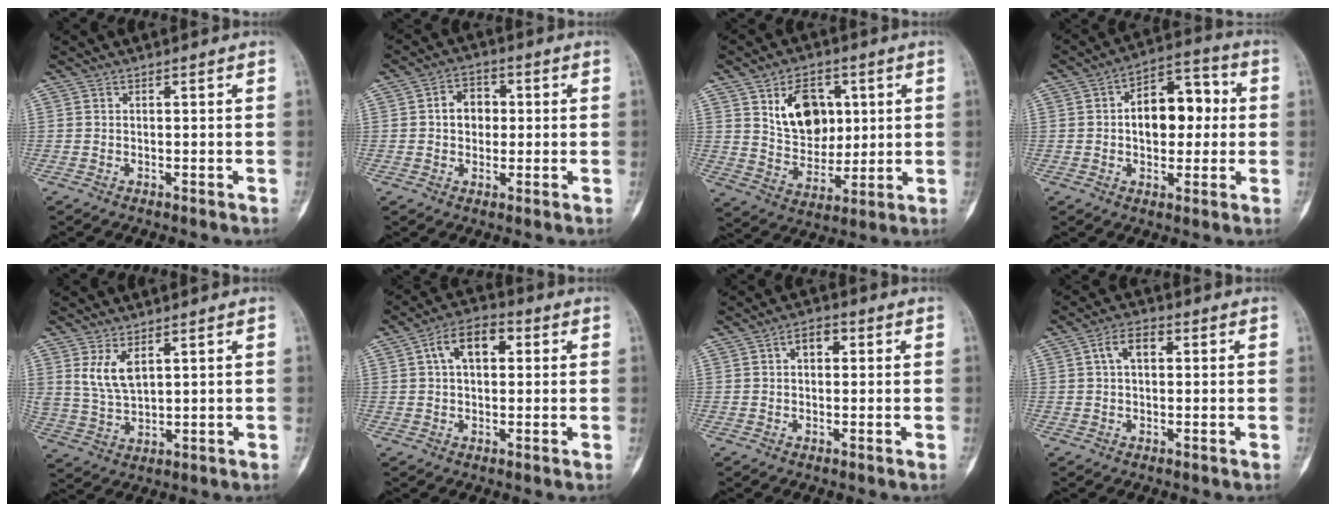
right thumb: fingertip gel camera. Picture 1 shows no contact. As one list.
[{"total": 6.0, "force": [0.6, 4.7, 3.6], "torque": [-0.029, 0.012, 0.003]}, {"total": 12.6, "force": [4.0, 8.8, 8.1], "torque": [-0.089, -0.022, 0.077]}, {"total": 12.9, "force": [1.0, 8.1, 10.1], "torque": [-0.113, 0.031, 0.010]}, {"total": 6.4, "force": [2.9, 3.2, 4.7], "torque": [-0.089, -0.017, 0.069]}, {"total": 8.9, "force": [2.3, 5.3, 6.8], "torque": [-0.105, 0.019, 0.031]}, {"total": 4.0, "force": [1.0, 2.5, 3.0], "torque": [-0.037, 0.012, 0.011]}, {"total": 5.3, "force": [1.3, 3.1, 4.1], "torque": [-0.070, 0.014, 0.018]}]